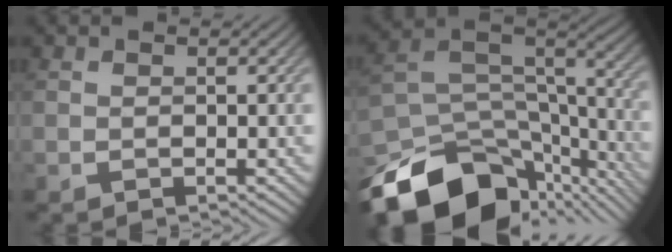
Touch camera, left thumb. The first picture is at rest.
{"total": 17.6, "force": [-11.3, 9.1, 9.9], "torque": [-0.229, -0.040, -0.168]}